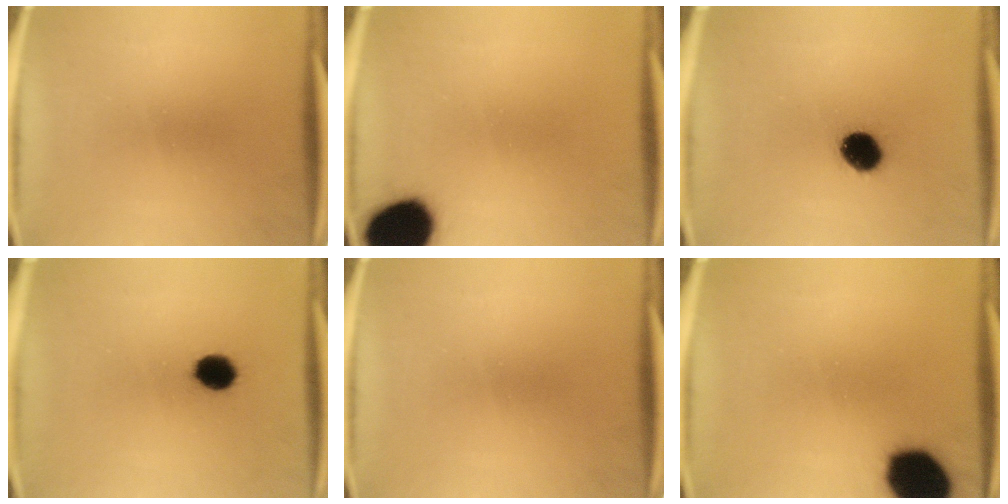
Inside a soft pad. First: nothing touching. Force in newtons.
{"total": 18.4}
{"total": 6.3}
{"total": 5.9}
{"total": 0.0}
{"total": 16.5}